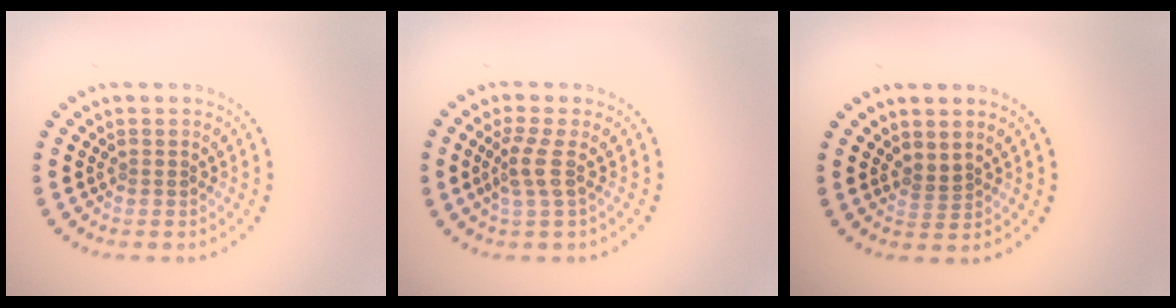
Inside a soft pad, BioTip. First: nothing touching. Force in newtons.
{"total": 2.3, "press": 1.6, "slide": 1.5}
{"total": 1.2, "press": 0.8, "slide": 0.9}